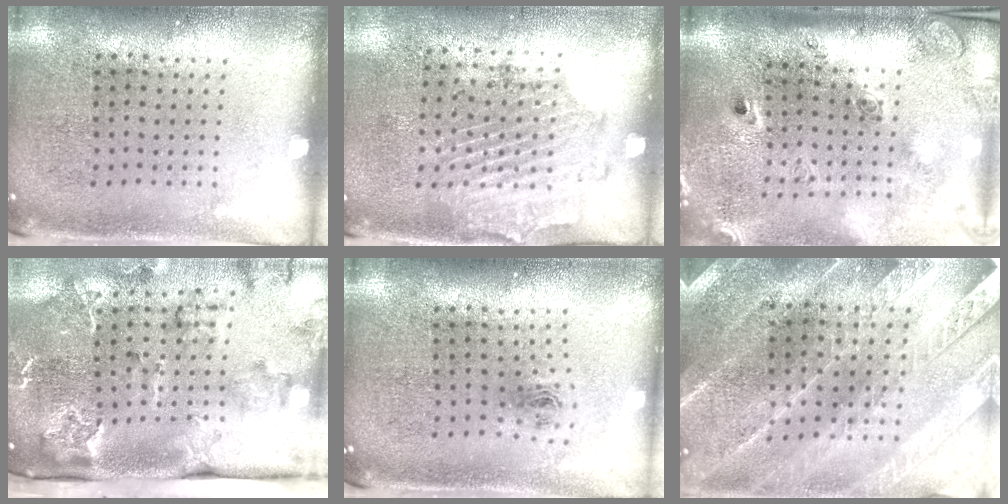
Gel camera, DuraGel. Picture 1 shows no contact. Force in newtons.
{"total": 1.7, "press": 1.2, "slide": 1.1}
{"total": 2.8, "press": 1.9, "slide": 2.0}
{"total": 2.6, "press": 2.4, "slide": 1.1}
{"total": 0.9, "press": 0.3, "slide": 0.8}
{"total": 2.5, "press": 2.5, "slide": 0.2}